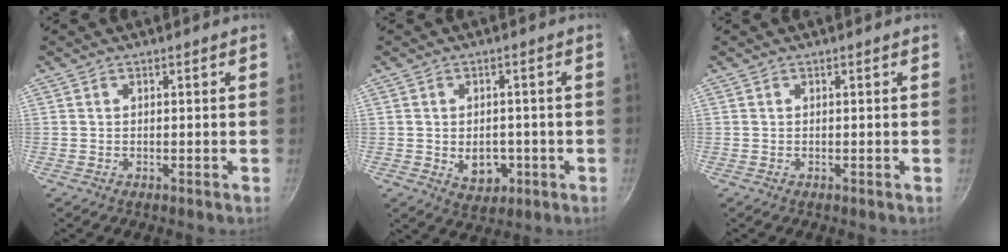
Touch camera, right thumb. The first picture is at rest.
{"total": 6.2, "force": [-1.4, 4.7, 3.8], "torque": [-0.033, 0.006, -0.008]}
{"total": 0.0}